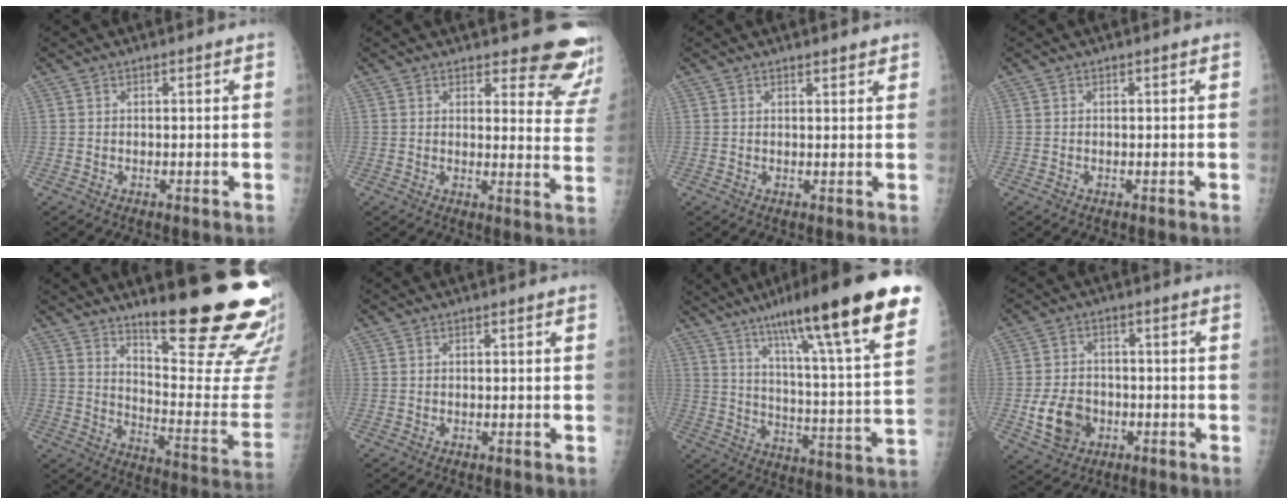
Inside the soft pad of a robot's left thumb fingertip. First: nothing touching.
{"total": 12.3, "force": [11.4, 3.4, 3.3], "torque": [0.009, -0.104, 0.105]}
{"total": 1.9, "force": [1.6, 0.6, 0.9], "torque": [-0.004, -0.007, 0.019]}
{"total": 0.0}
{"total": 24.4, "force": [16.9, 4.8, 17.0], "torque": [-0.203, -0.120, 0.240]}
{"total": 0.0}
{"total": 27.4, "force": [17.4, 3.2, 20.9], "torque": [-0.305, -0.047, 0.259]}
{"total": 8.1, "force": [-2.4, 6.4, 4.4], "torque": [-0.063, 0.012, -0.038]}